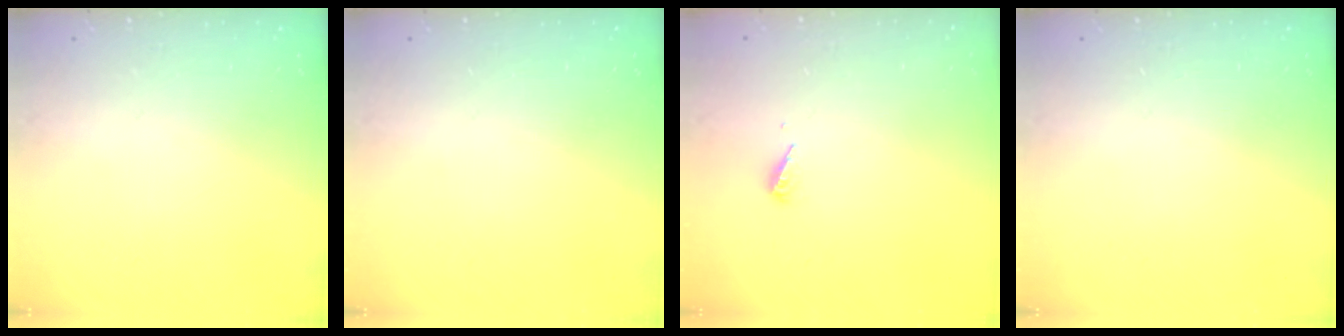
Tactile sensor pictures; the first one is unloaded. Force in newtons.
{"total": 0.0}
{"total": 2.8, "press": 2.8, "slide": 0.2}
{"total": 0.0}